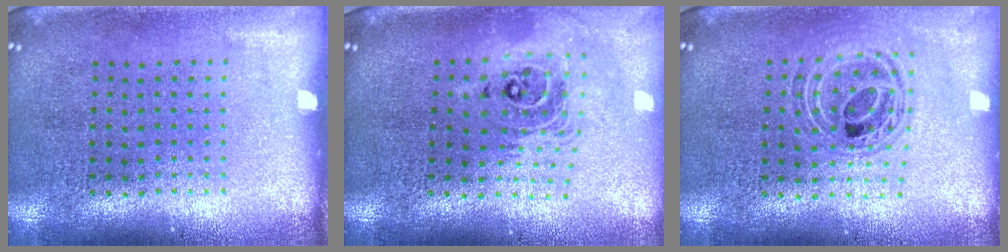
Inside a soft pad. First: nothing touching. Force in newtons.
{"total": 2.1, "press": 1.6, "slide": 1.4}
{"total": 0.9, "press": 0.9, "slide": 0.2}